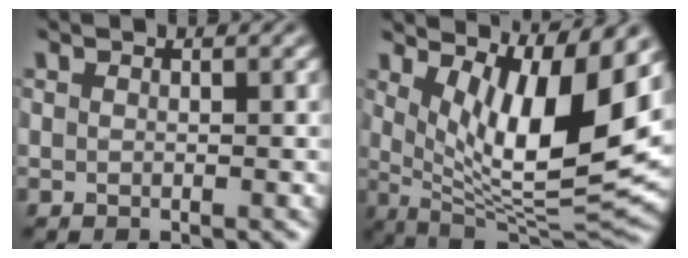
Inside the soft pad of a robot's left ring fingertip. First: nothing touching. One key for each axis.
{"total": 11.1, "fx": 3.9, "fy": 3.2, "fz": 9.9, "tx": -0.153, "ty": -0.015, "tz": 0.076}